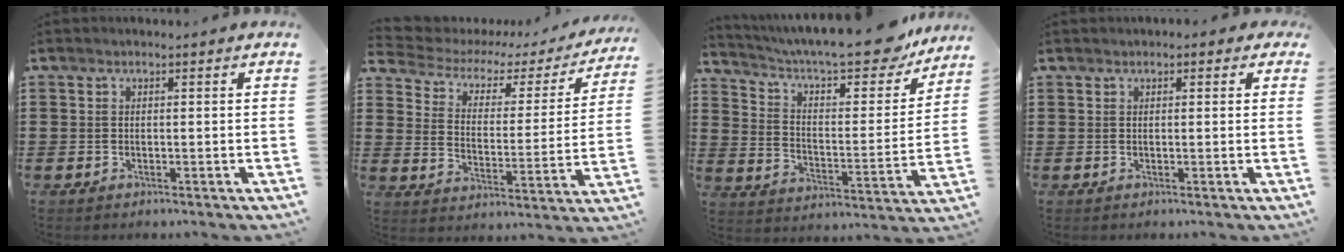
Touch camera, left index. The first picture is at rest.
{"total": 3.4, "force": [2.1, 2.0, 1.7], "torque": [-0.052, -0.015, 0.025]}
{"total": 11.0, "force": [9.6, 1.8, 5.2], "torque": [-0.117, -0.067, 0.157]}
{"total": 0.9, "force": [0.6, 0.5, 0.5], "torque": [-0.011, 0.006, 0.009]}